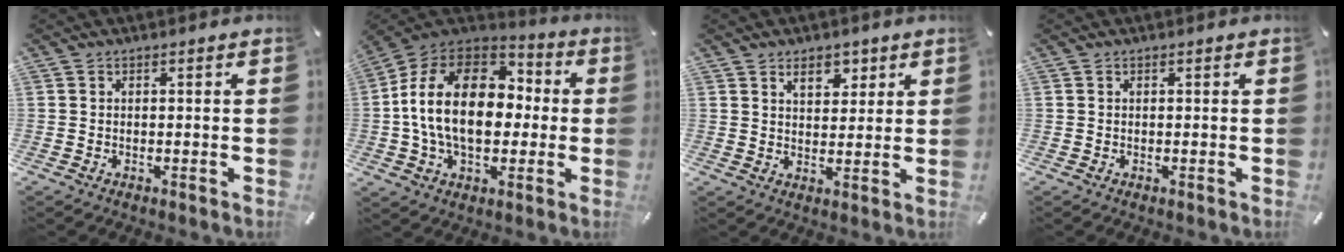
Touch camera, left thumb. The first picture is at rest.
{"total": 21.6, "force": [-0.2, 15.0, 15.6], "torque": [-0.306, 0.020, -0.004]}
{"total": 5.7, "force": [3.3, 3.6, 2.9], "torque": [-0.028, -0.007, 0.052]}
{"total": 0.0}